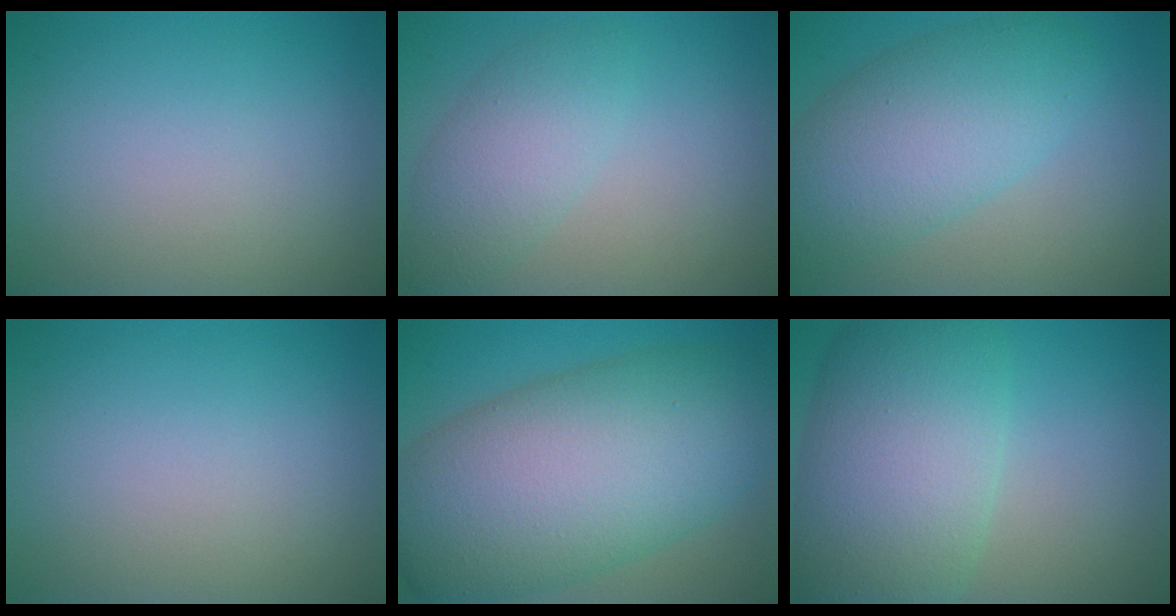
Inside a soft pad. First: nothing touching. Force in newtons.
{"total": 3.7, "press": 3.7, "slide": 0.2}
{"total": 7.5, "press": 7.5, "slide": 0.3}
{"total": 0.0}
{"total": 14.3, "press": 14.3, "slide": 0.6}
{"total": 10.7, "press": 10.7, "slide": 0.2}